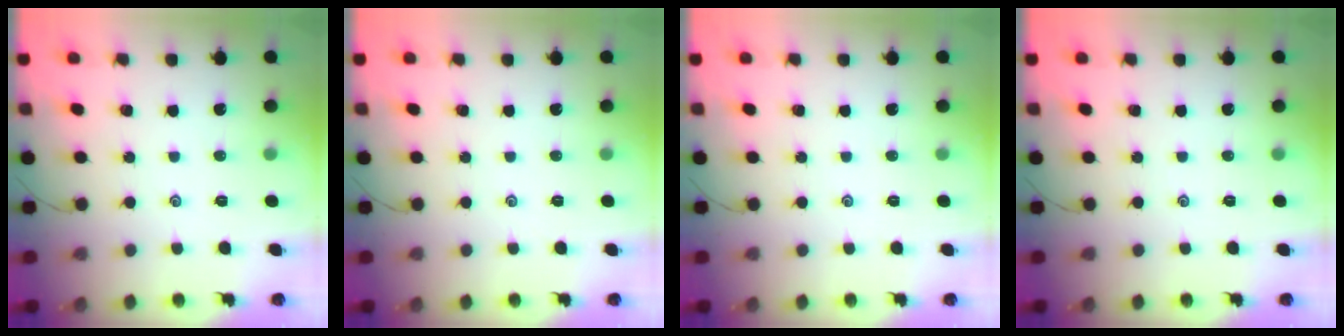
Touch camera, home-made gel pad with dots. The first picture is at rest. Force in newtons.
{"total": 0.0}
{"total": 0.0}
{"total": 0.0}